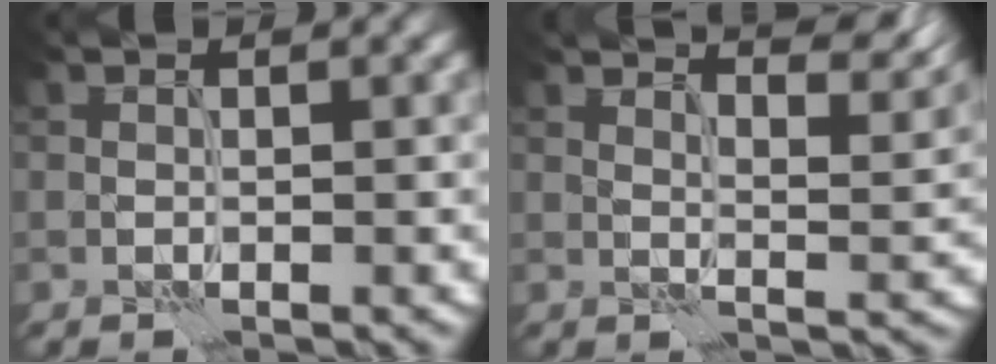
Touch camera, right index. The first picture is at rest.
{"total": 8.9, "force": [7.2, 2.0, 4.8], "torque": [-0.054, 0.018, 0.073]}